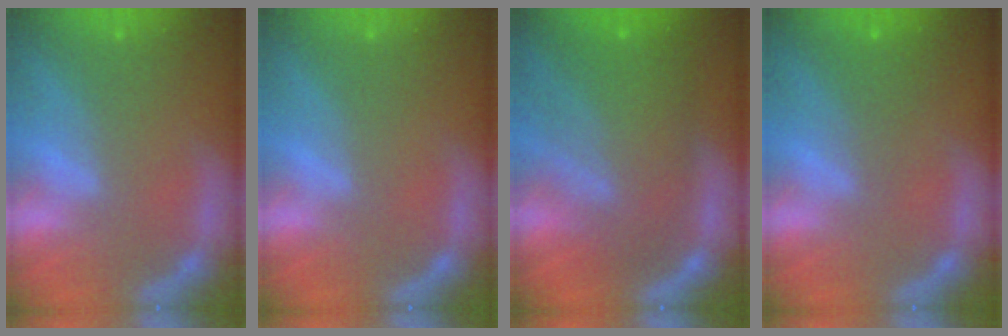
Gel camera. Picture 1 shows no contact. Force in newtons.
{"total": 0.0}
{"total": 9.5}
{"total": 2.0}